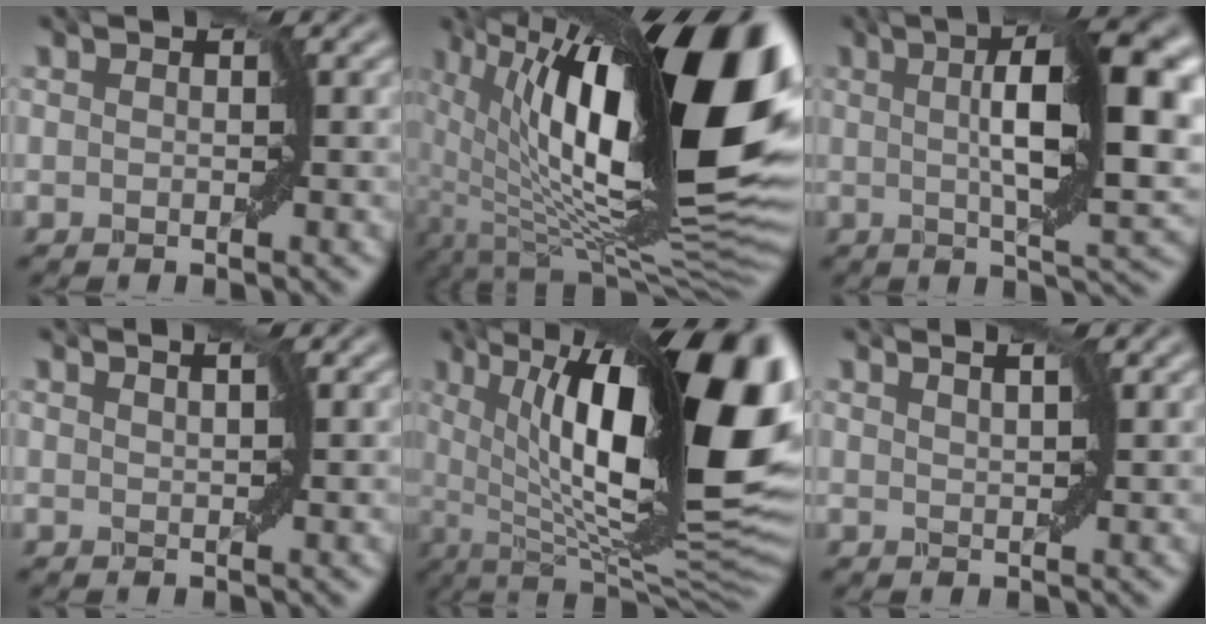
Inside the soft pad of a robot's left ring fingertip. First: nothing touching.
{"total": 20.2, "force": [4.0, 7.8, 18.2], "torque": [-0.288, 0.013, 0.067]}
{"total": 10.6, "force": [1.5, 2.3, 10.2], "torque": [-0.151, 0.006, 0.024]}
{"total": 1.2, "force": [1.0, -0.3, 0.5], "torque": [-0.005, 0.001, 0.008]}
{"total": 19.4, "force": [4.8, 6.0, 17.8], "torque": [-0.237, 0.018, 0.081]}
{"total": 2.3, "force": [2.0, 0.2, 1.1], "torque": [-0.006, 0.002, 0.009]}